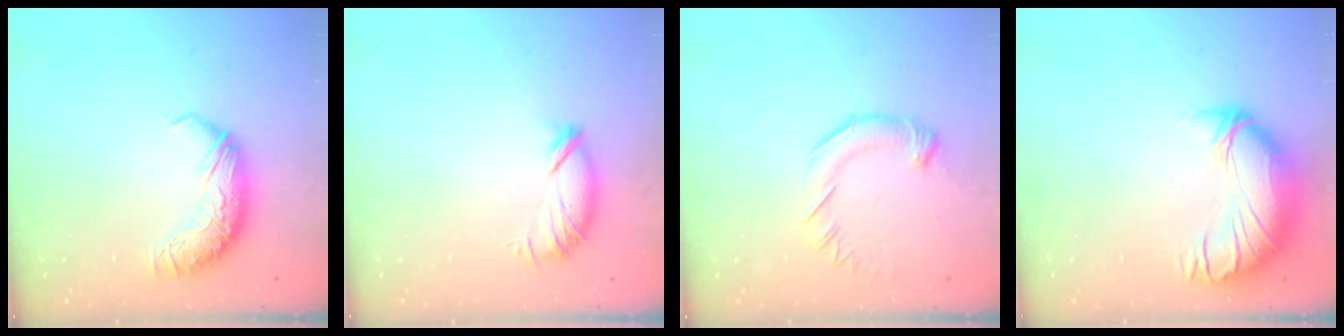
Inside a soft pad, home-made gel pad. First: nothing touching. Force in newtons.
{"total": 6.4, "press": 6.4, "slide": 0.6}
{"total": 2.1, "press": 2.1, "slide": 0.3}
{"total": 2.1, "press": 0.9, "slide": 2.0}